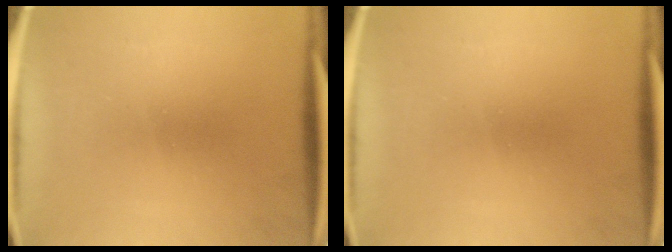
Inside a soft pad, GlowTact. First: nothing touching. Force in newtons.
{"total": 0.0}